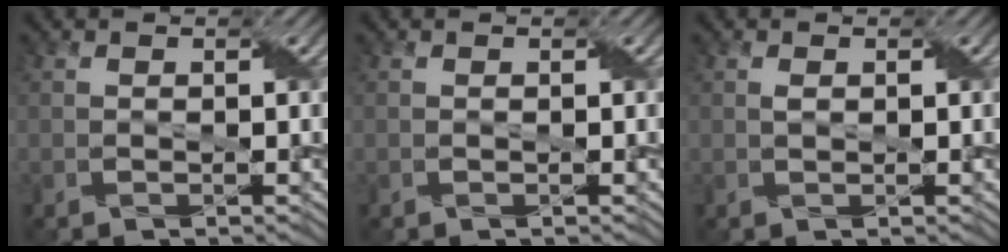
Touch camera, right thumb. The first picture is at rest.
{"total": 0.0}
{"total": 0.8, "force": [0.2, 0.4, 0.6], "torque": [-0.014, 0.003, 0.004]}